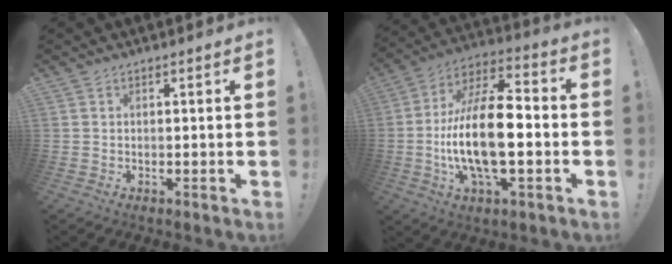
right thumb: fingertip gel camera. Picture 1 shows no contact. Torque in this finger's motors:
{"motor_torque": [2.55, 2.46, 1.93, -0.84, 0.56]}